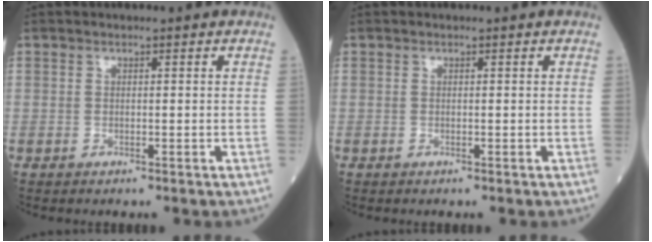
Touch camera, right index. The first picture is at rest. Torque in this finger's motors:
{"motor_torque": [0.01, 0.01, -0.03, 0.00]}